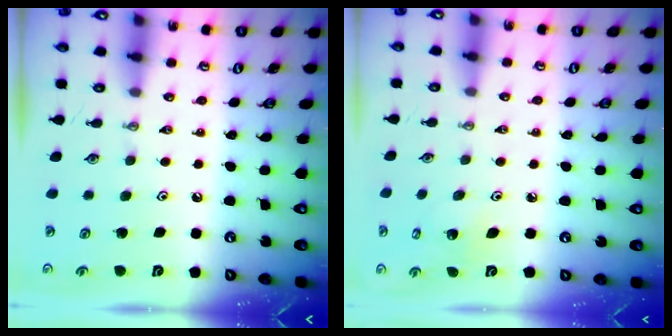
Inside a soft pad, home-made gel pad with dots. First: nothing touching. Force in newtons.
{"total": 4.0, "press": 4.0, "slide": 0.3}